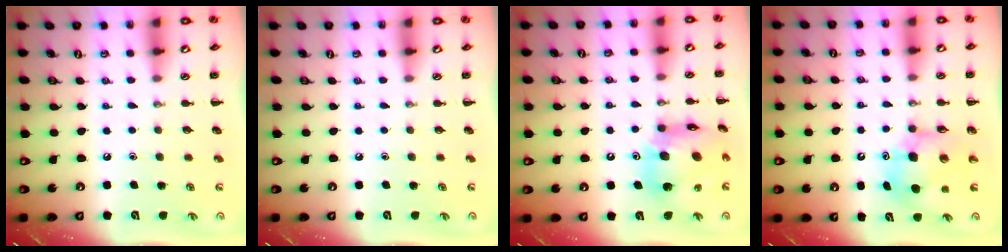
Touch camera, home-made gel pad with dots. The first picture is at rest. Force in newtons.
{"total": 0.0}
{"total": 16.8, "press": 16.5, "slide": 2.9}
{"total": 8.4, "press": 8.1, "slide": 2.3}